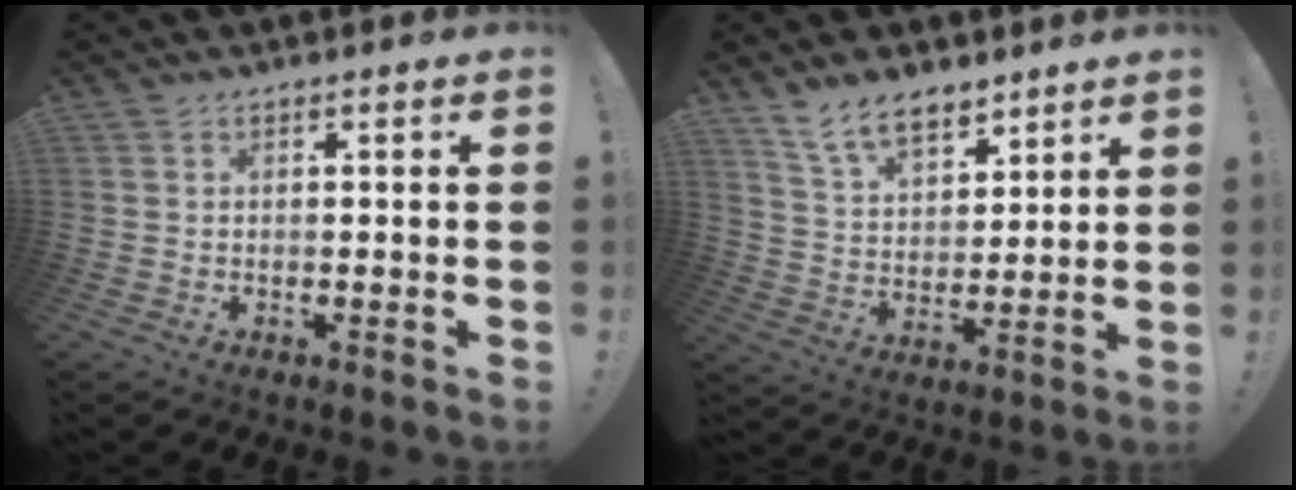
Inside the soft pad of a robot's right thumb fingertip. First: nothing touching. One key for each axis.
{"total": 11.4, "fx": 8.6, "fy": 5.7, "fz": 4.7, "tx": -0.084, "ty": -0.052, "tz": 0.166}